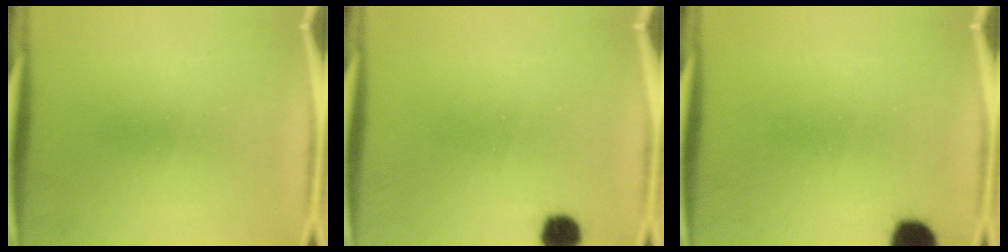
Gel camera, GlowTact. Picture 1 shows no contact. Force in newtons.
{"total": 4.2}
{"total": 6.5}